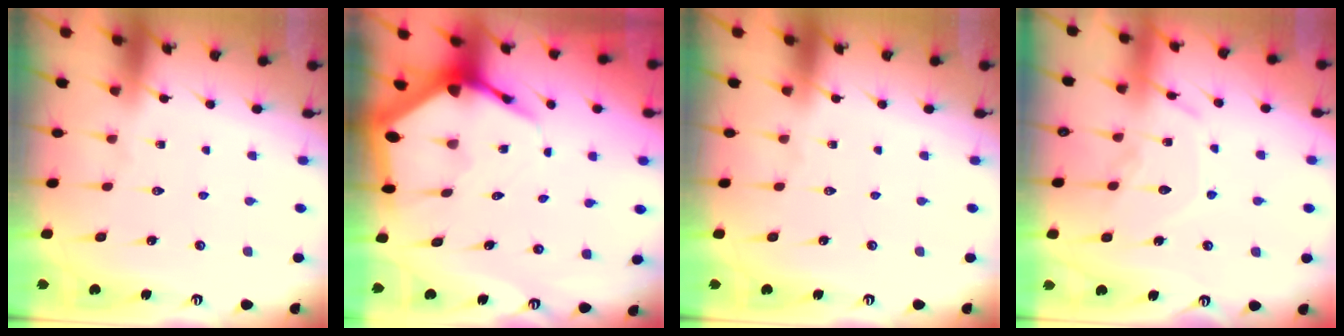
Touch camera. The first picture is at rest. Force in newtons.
{"total": 7.3, "press": 7.3, "slide": 0.8}
{"total": 0.0}
{"total": 12.3, "press": 12.3, "slide": 1.0}